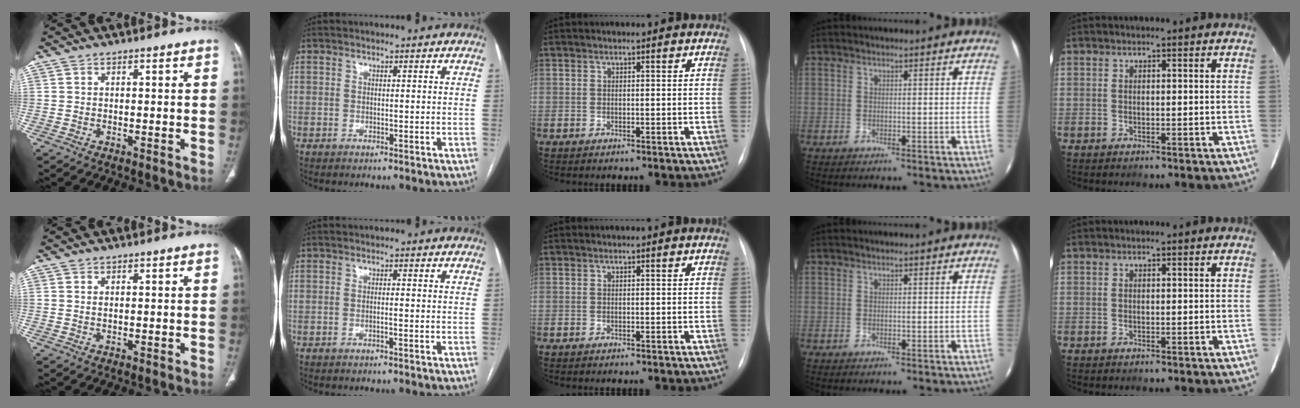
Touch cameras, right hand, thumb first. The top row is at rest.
{"thumb": {"total": 0.9, "force": [0.3, 0.4, 0.7], "torque": [-0.016, -0.001, 0.008]}, "index": {"total": 0.7, "force": [-0.3, -0.1, 0.6], "torque": [-0.008, 0.002, -0.005]}}